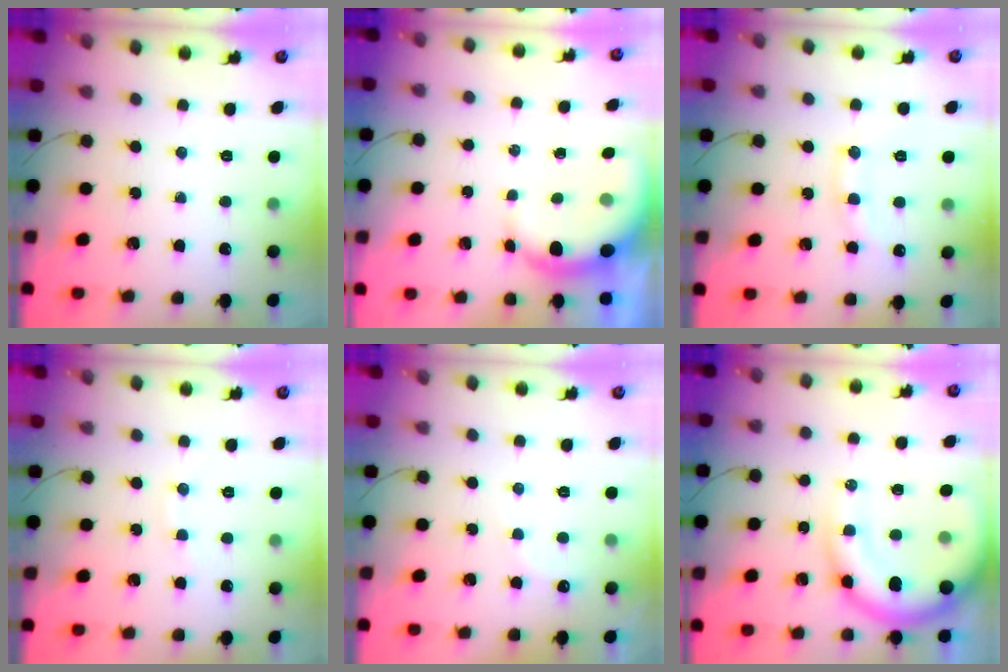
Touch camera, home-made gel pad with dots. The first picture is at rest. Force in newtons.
{"total": 7.5, "press": 7.5, "slide": 0.7}
{"total": 10.2, "press": 10.2, "slide": 0.9}
{"total": 2.7, "press": 2.6, "slide": 0.8}
{"total": 6.3, "press": 6.3, "slide": 0.9}
{"total": 13.6, "press": 13.3, "slide": 2.9}